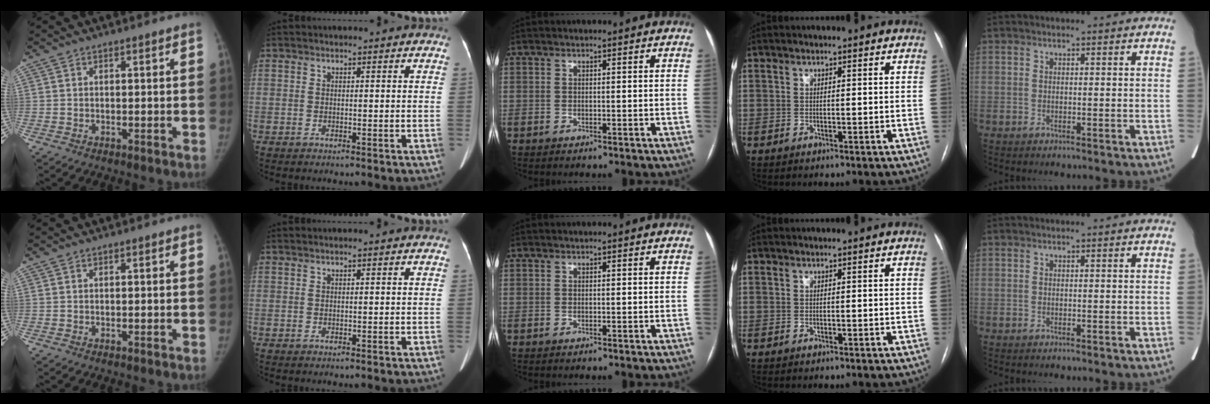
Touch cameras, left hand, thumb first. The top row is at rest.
{"index": {"total": 0.5, "force": [0.5, 0.0, 0.2], "torque": [-0.008, 0.007, 0.012]}}